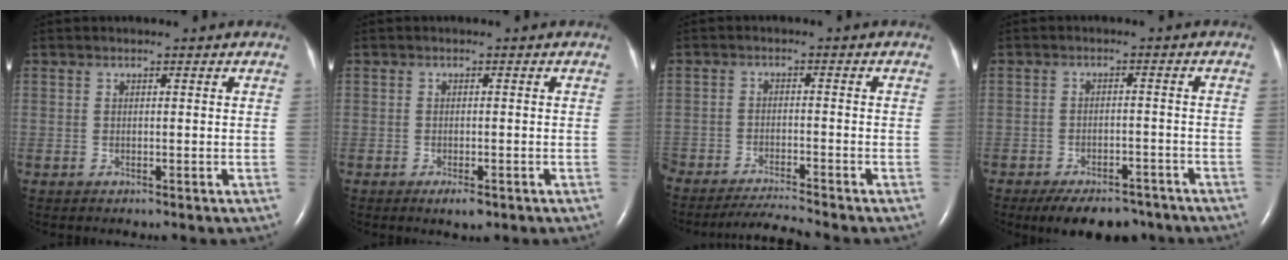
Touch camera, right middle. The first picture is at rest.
{"total": 2.1, "force": [-1.2, 0.7, 1.5], "torque": [-0.028, -0.004, -0.016]}
{"total": 5.5, "force": [-5.2, -1.2, 1.2], "torque": [-0.017, -0.015, -0.095]}
{"total": 9.7, "force": [-7.7, 4.2, 4.1], "torque": [-0.054, -0.001, -0.107]}